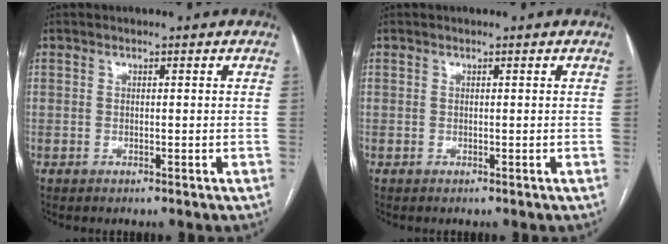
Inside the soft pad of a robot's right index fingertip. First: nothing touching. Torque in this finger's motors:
{"motor_torque": [0.00, 0.00, 0.02, 0.01]}